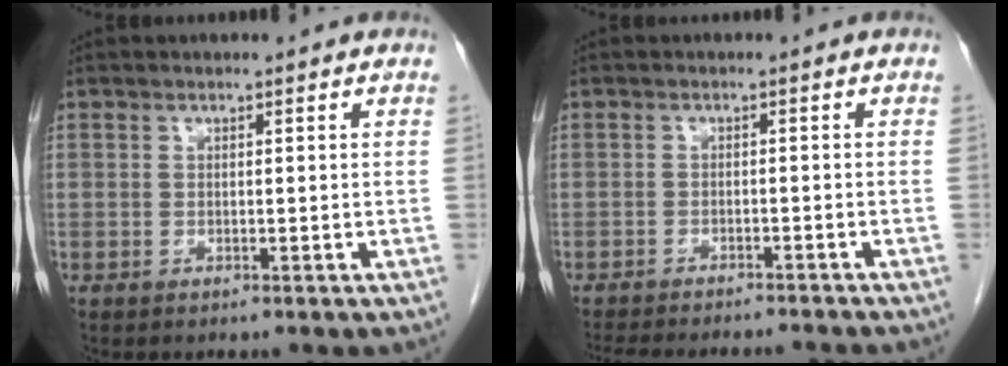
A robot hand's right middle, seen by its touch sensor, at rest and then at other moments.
{"total": 12.3, "force": [-11.5, 1.0, 4.4], "torque": [-0.061, -0.007, -0.153]}